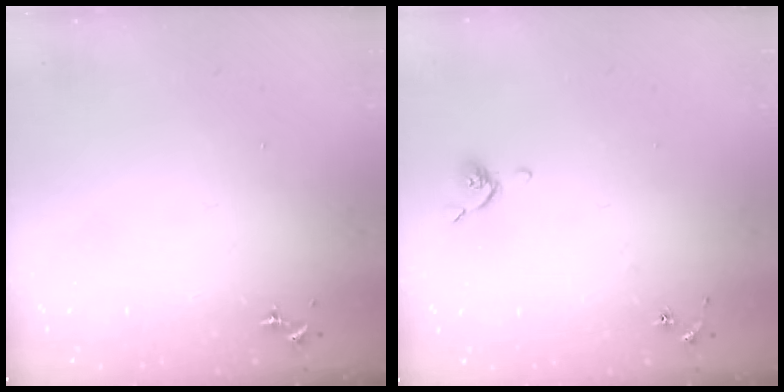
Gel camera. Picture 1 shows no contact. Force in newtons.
{"total": 5.3, "press": 5.2, "slide": 0.9}